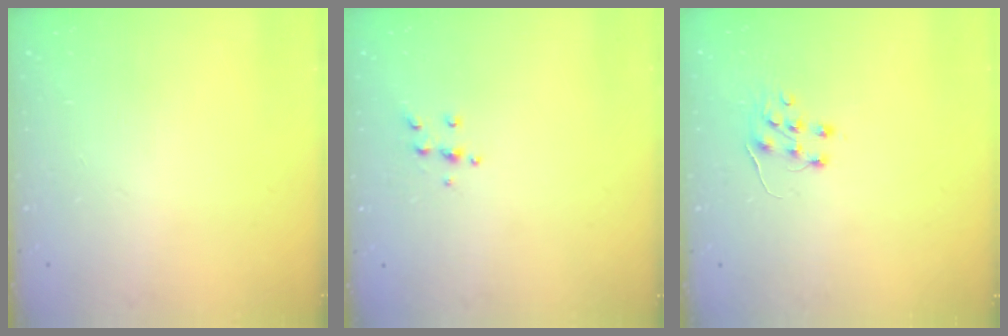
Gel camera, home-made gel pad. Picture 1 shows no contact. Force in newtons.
{"total": 5.3, "press": 5.2, "slide": 0.5}
{"total": 7.1, "press": 7.1, "slide": 0.6}